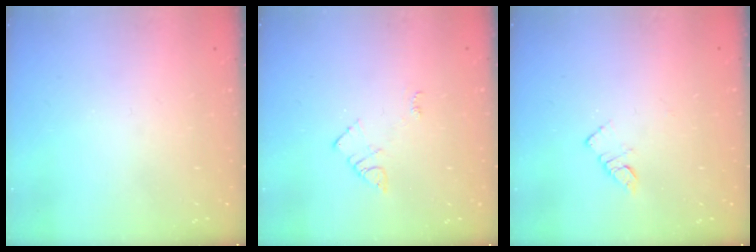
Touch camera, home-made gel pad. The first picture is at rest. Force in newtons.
{"total": 5.6, "press": 5.5, "slide": 0.7}
{"total": 3.9, "press": 3.8, "slide": 0.4}